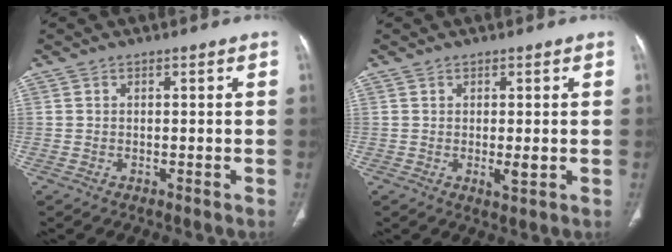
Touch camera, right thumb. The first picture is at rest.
{"total": 2.1, "force": [0.0, 0.5, 2.0], "torque": [-0.031, -0.007, 0.003]}